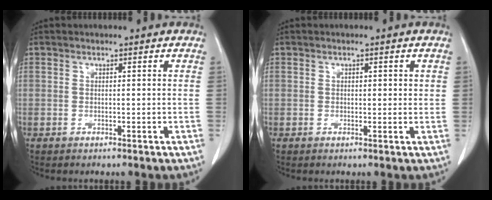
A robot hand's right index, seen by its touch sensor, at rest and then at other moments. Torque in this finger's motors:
{"motor_torque": [-0.07, 0.00, -0.06, -0.01]}